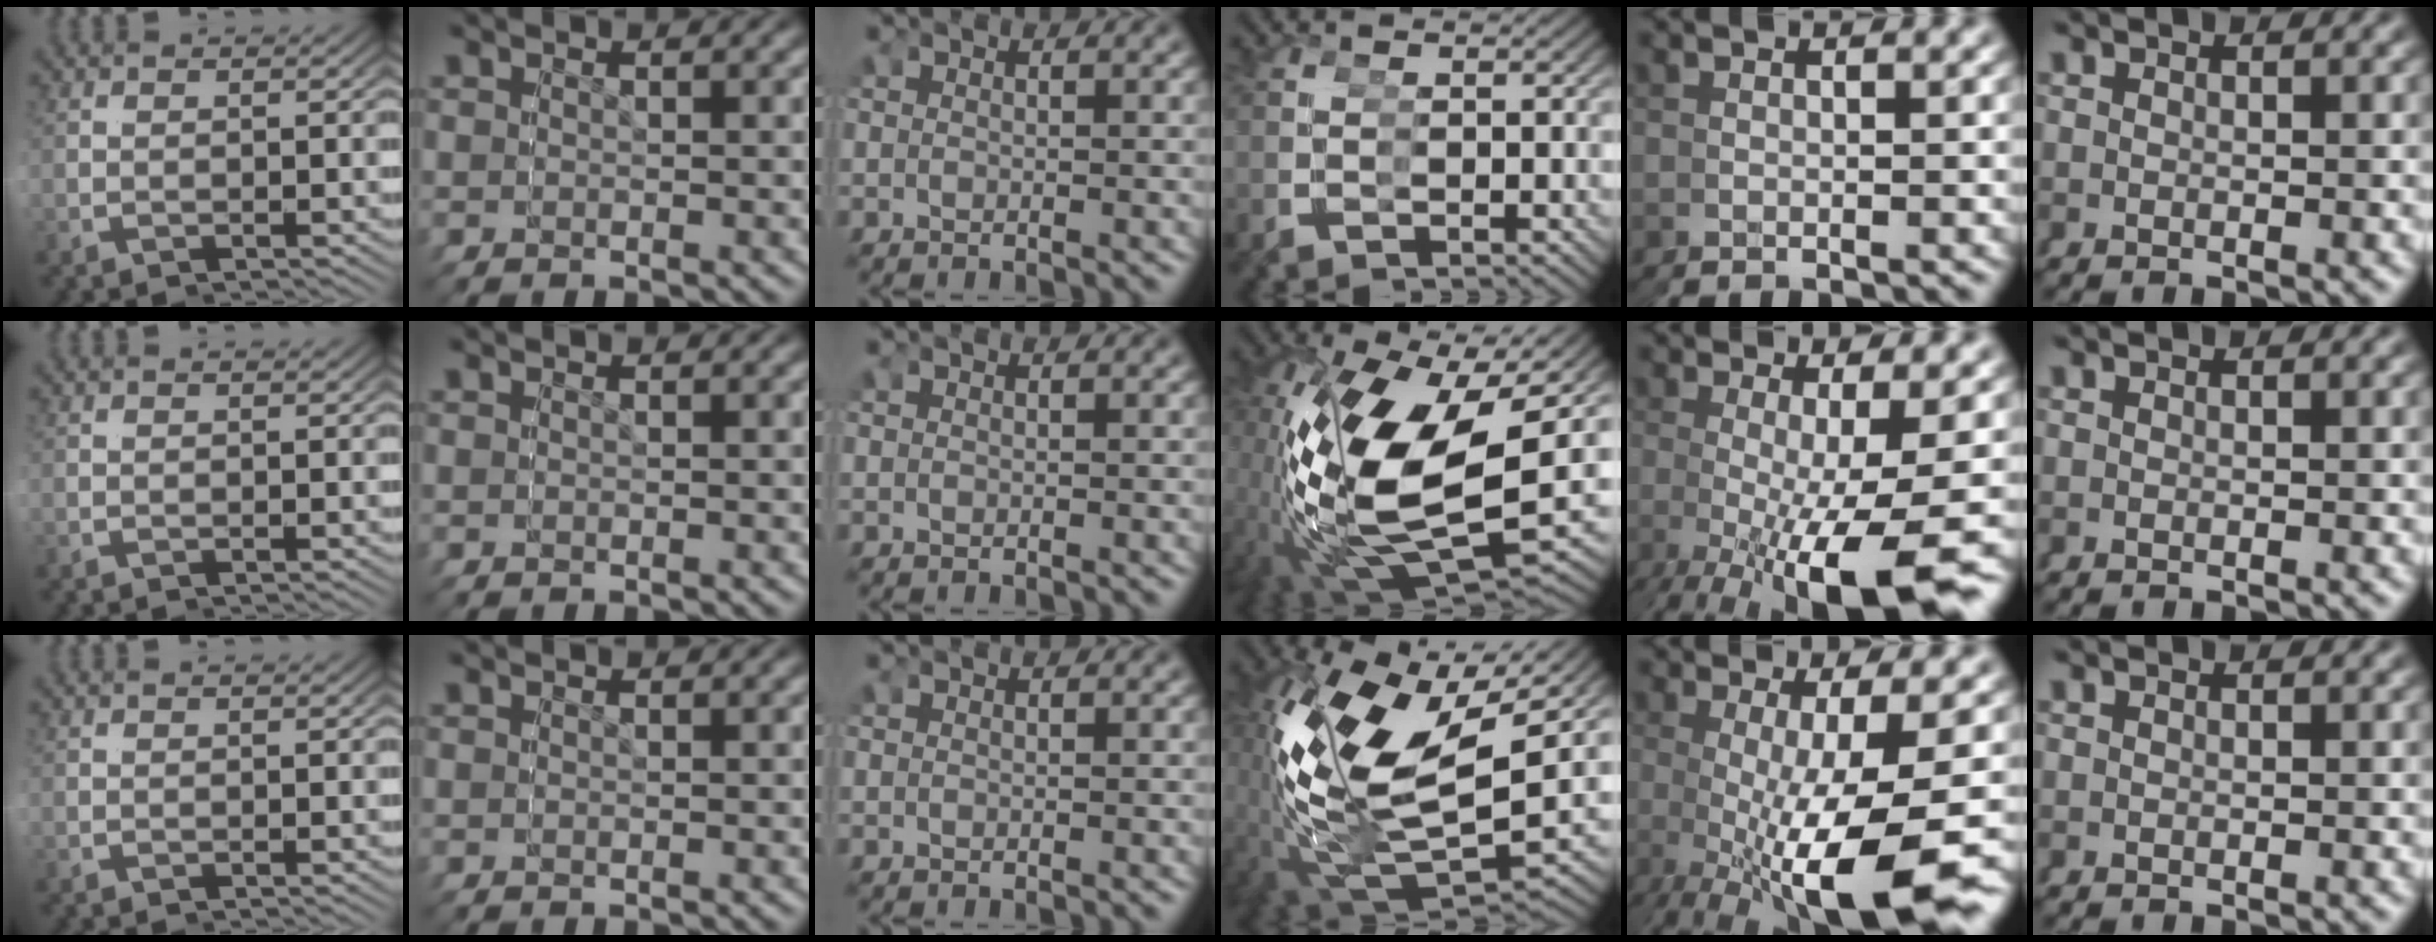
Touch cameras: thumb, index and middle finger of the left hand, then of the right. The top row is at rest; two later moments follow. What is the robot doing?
{"motion": "grasp_and_lifting", "object": "glue stick"}